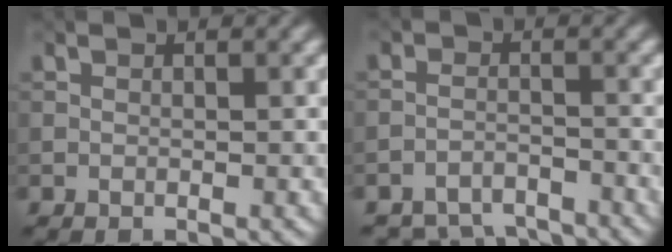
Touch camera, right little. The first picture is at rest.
{"total": 5.6, "force": [-5.3, 1.5, 0.9], "torque": [-0.011, -0.008, -0.090]}